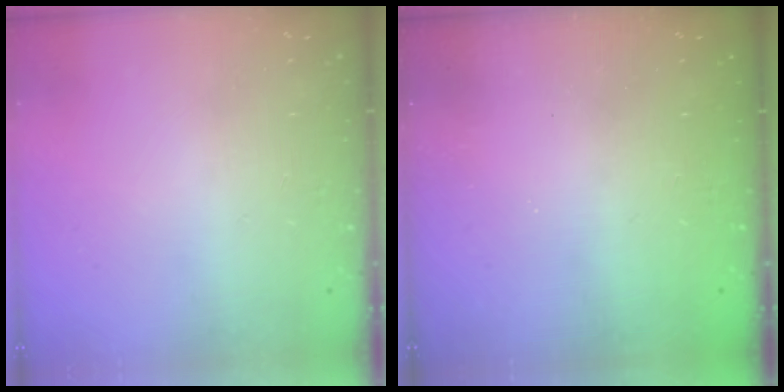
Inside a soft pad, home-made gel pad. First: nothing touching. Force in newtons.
{"total": 2.5, "press": 2.4, "slide": 0.8}